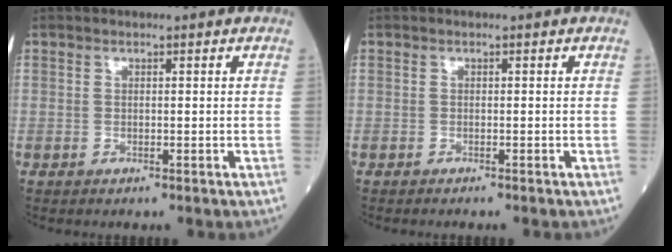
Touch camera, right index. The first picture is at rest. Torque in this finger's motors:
{"motor_torque": [-0.08, -0.08, 0.04, 0.00]}